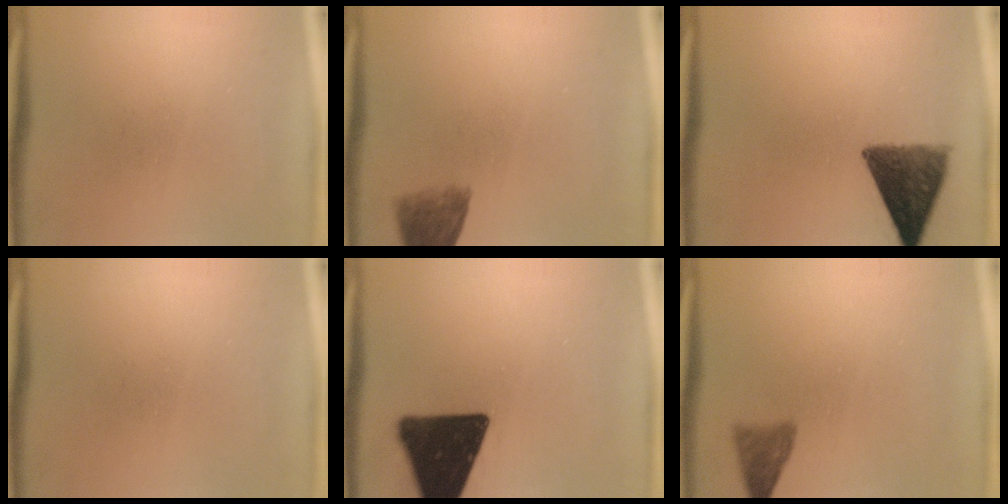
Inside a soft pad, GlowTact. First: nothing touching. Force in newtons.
{"total": 5.6}
{"total": 9.5}
{"total": 0.0}
{"total": 19.6}
{"total": 2.9}